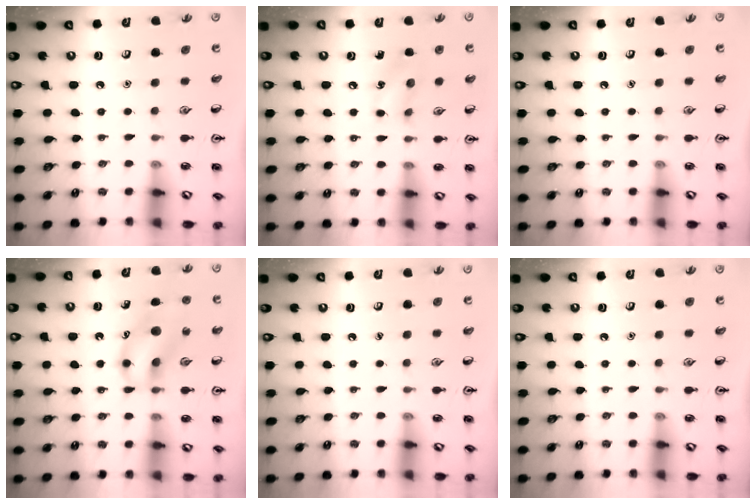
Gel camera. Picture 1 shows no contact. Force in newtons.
{"total": 8.4, "press": 8.3, "slide": 1.2}
{"total": 0.0}
{"total": 13.3, "press": 13.1, "slide": 2.2}
{"total": 0.0}
{"total": 0.0}